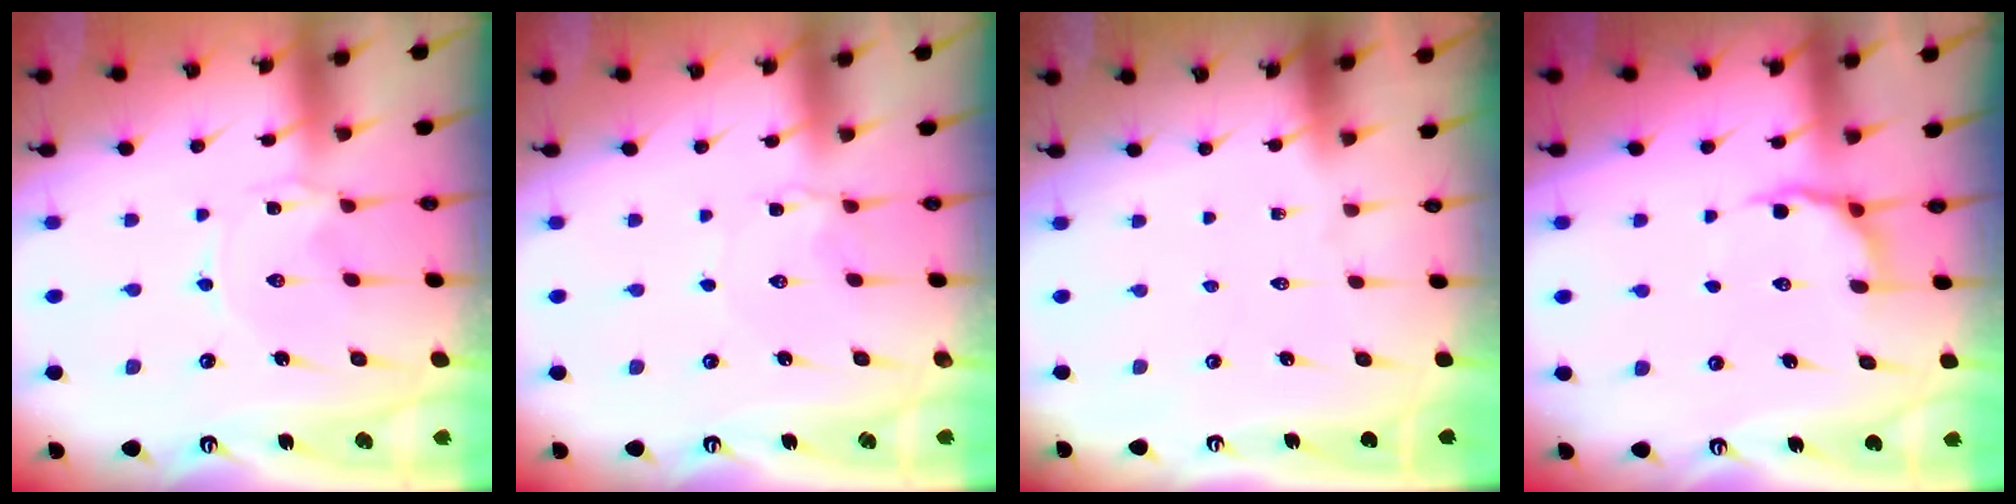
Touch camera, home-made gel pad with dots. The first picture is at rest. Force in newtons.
{"total": 1.4, "press": 1.3, "slide": 0.2}
{"total": 0.0}
{"total": 5.6, "press": 5.0, "slide": 2.4}